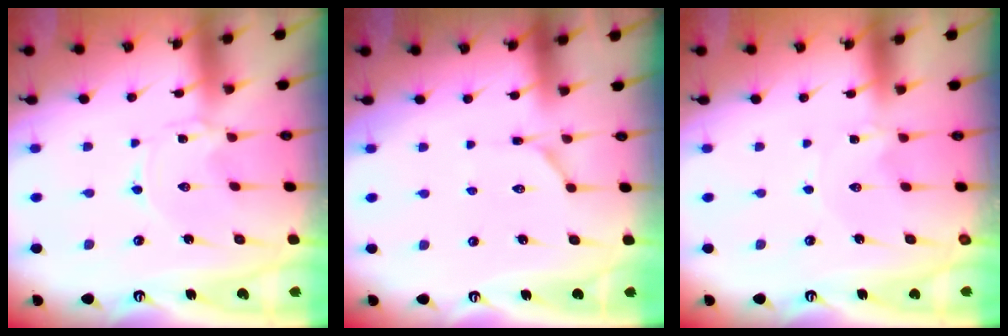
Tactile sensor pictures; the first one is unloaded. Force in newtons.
{"total": 3.9, "press": 3.9, "slide": 0.5}
{"total": 0.0}